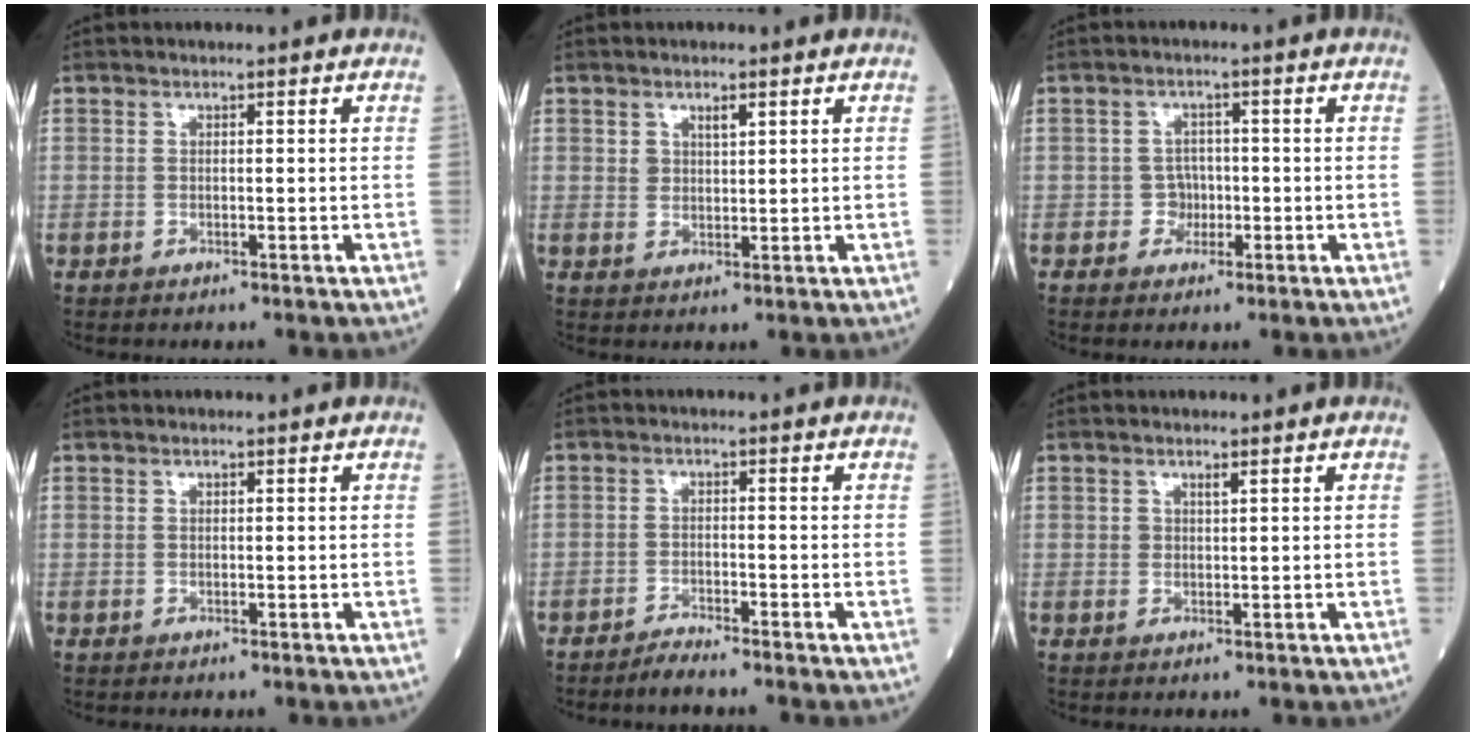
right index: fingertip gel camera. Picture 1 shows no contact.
{"total": 2.2, "force": [1.3, 1.0, 1.5], "torque": [-0.026, -0.001, 0.025]}
{"total": 2.7, "force": [-0.7, 2.5, 0.6], "torque": [0.002, 0.010, -0.012]}
{"total": 0.0}
{"total": 2.2, "force": [-2.1, -0.3, 0.6], "torque": [-0.019, -0.010, -0.041]}
{"total": 1.0, "force": [0.7, 0.4, 0.6], "torque": [-0.011, -0.001, 0.012]}